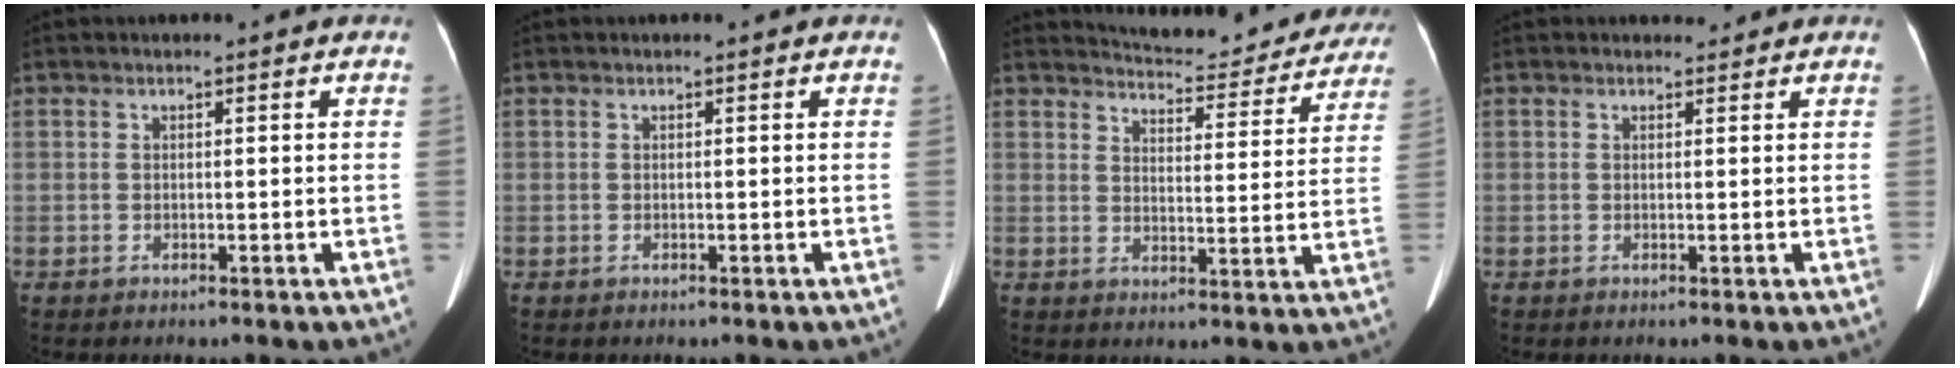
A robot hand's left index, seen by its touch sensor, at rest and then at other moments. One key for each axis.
{"total": 0.0}
{"total": 17.0, "fx": 16.2, "fy": 3.5, "fz": 4.1, "tx": -0.042, "ty": -0.025, "tz": 0.187}
{"total": 1.0, "fx": 1.0, "fy": 0.4, "fz": -0.1, "tx": -0.005, "ty": -0.003, "tz": 0.013}